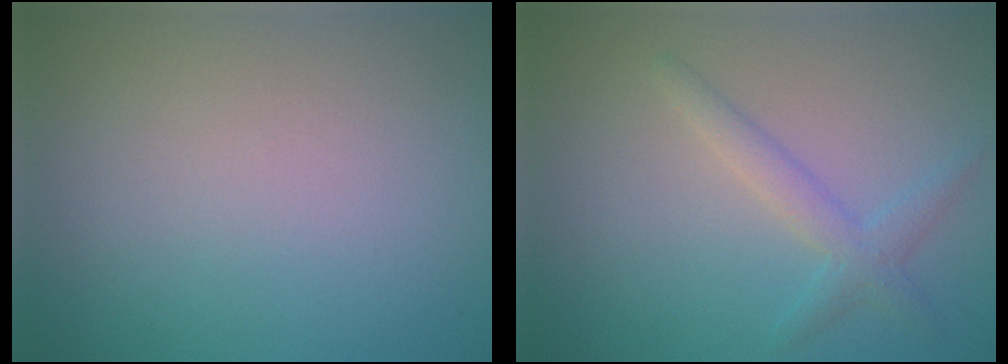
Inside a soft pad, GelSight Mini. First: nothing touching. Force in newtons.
{"total": 2.3, "press": 2.3, "slide": 0.1}